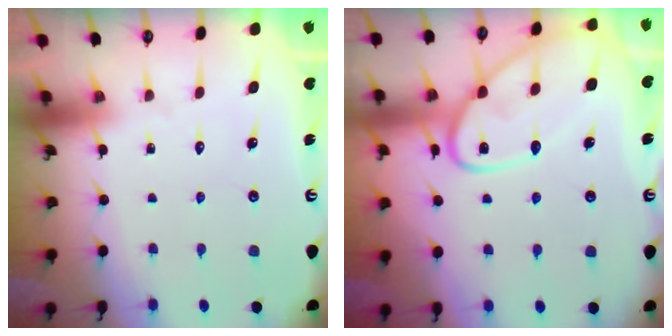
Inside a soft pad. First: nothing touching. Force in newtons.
{"total": 14.0, "press": 14.0, "slide": 1.2}